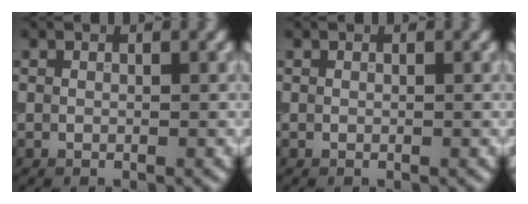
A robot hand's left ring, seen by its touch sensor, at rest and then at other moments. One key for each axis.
{"total": 0.0}